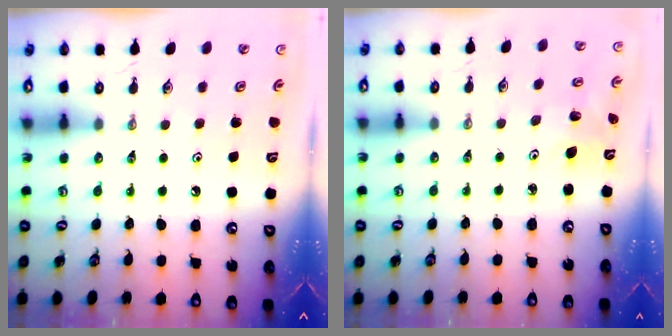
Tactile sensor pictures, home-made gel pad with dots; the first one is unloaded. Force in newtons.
{"total": 3.3, "press": 3.1, "slide": 1.3}